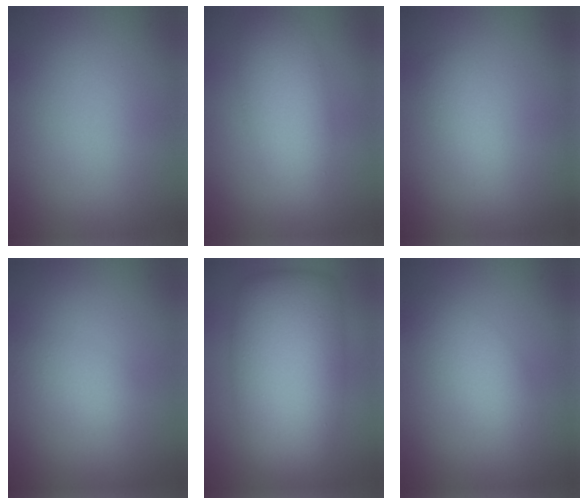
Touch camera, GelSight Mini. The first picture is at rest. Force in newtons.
{"total": 4.0, "press": 4.0, "slide": 0.2}
{"total": 1.8, "press": 1.8, "slide": 0.0}
{"total": 1.6, "press": 1.6, "slide": 0.0}
{"total": 10.7, "press": 10.7, "slide": 0.4}
{"total": 2.8, "press": 2.8, "slide": 0.2}